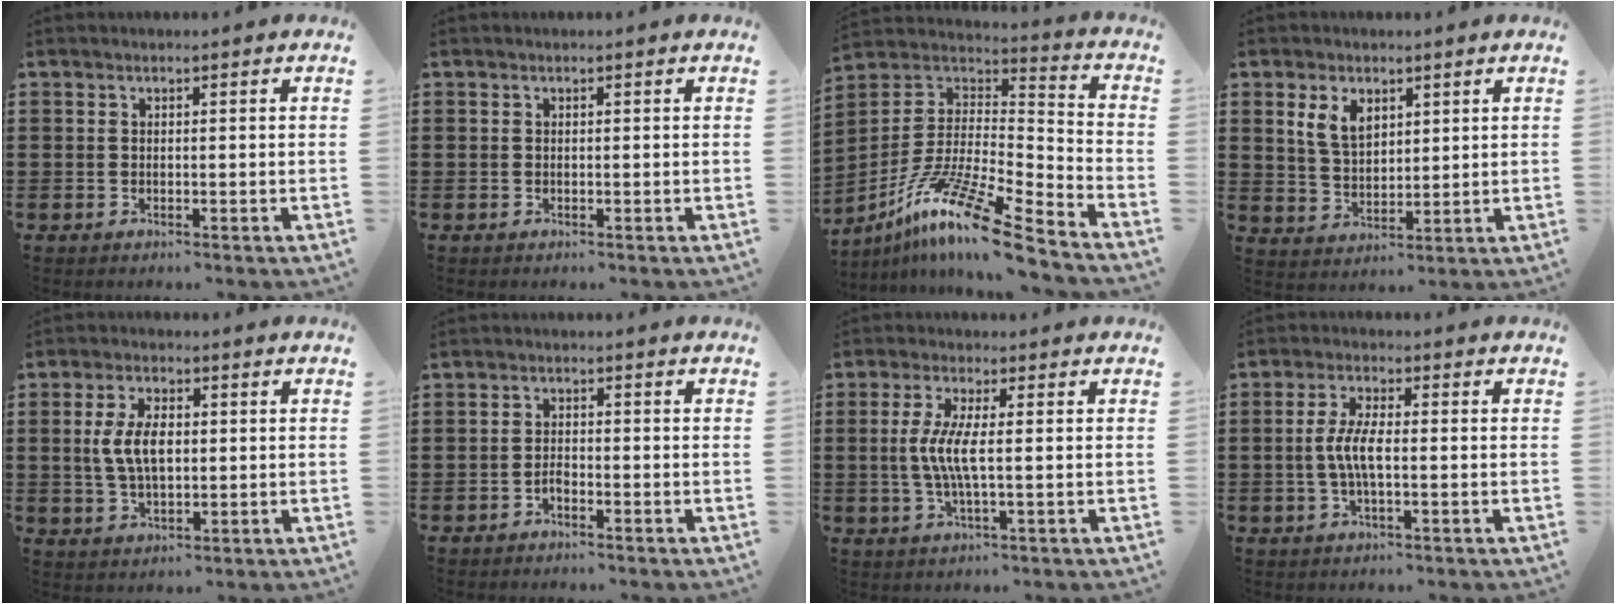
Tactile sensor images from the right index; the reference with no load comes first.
{"total": 0.0}
{"total": 14.1, "force": [-10.1, 1.3, 9.7], "torque": [-0.186, 0.010, -0.193]}
{"total": 5.3, "force": [2.5, 3.3, 3.4], "torque": [-0.078, 0.011, 0.045]}
{"total": 6.6, "force": [0.5, 3.4, 5.7], "torque": [-0.128, 0.007, 0.004]}
{"total": 1.4, "force": [-1.1, 0.5, 0.6], "torque": [-0.016, -0.001, -0.021]}
{"total": 5.5, "force": [-0.1, 0.7, 5.4], "torque": [-0.121, -0.011, -0.012]}
{"total": 4.9, "force": [-0.7, 1.4, 4.7], "torque": [-0.104, -0.002, -0.021]}